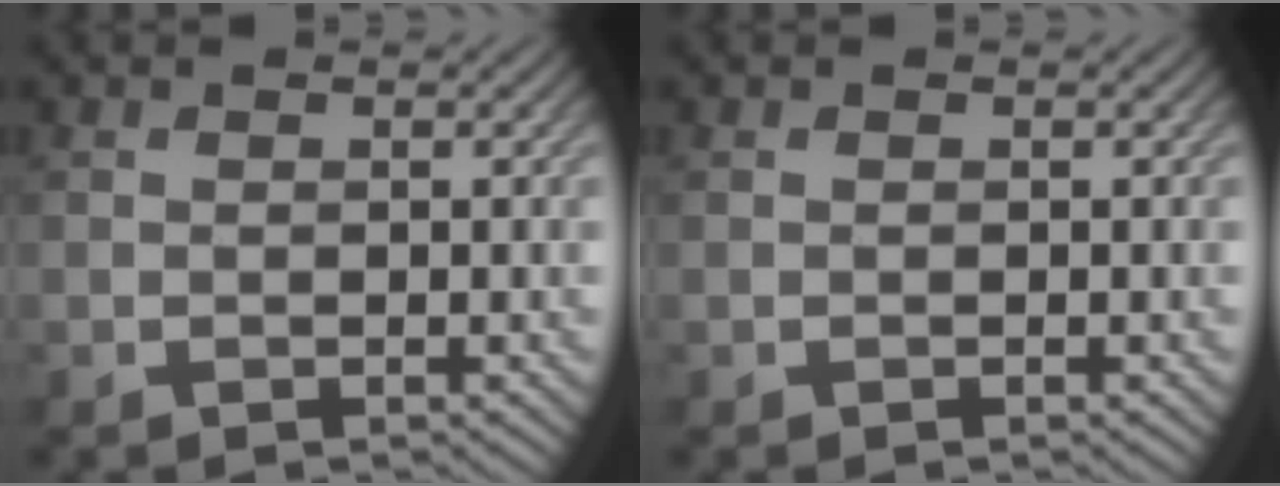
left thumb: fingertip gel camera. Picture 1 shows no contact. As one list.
[{"total": 0.0}]